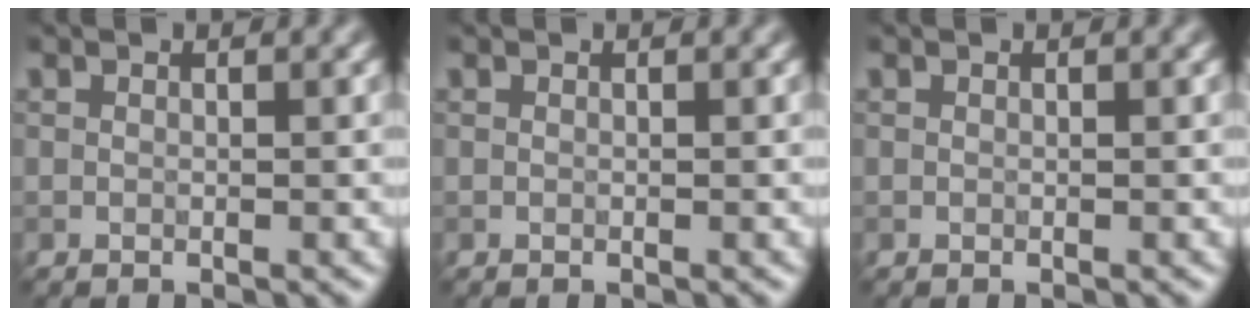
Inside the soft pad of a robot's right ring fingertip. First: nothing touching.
{"total": 0.0}
{"total": 0.0}